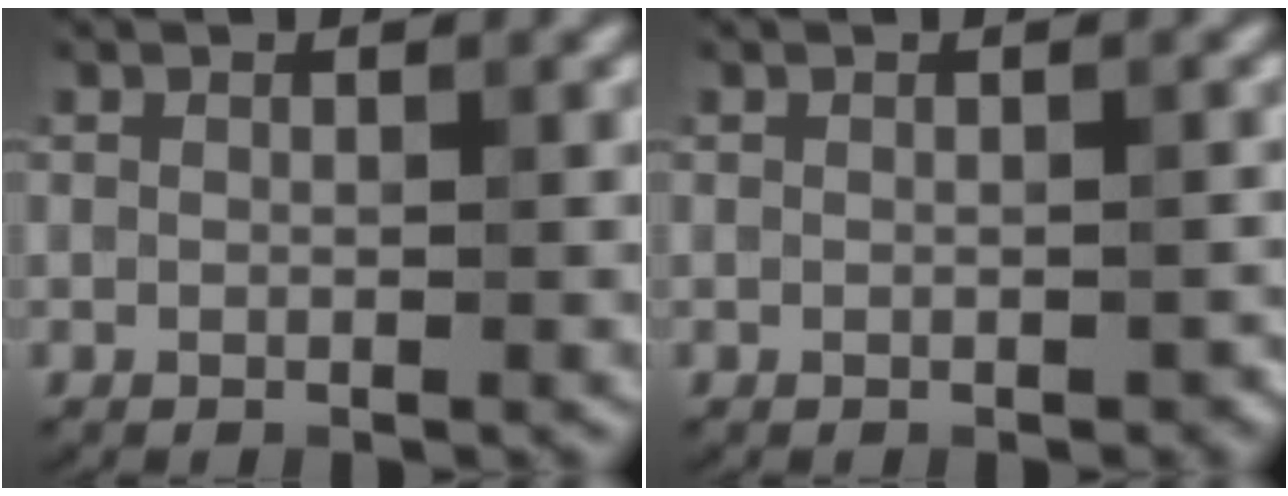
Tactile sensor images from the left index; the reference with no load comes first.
{"total": 0.7, "force": [-0.3, 0.5, 0.4], "torque": [-0.008, -0.004, -0.001]}